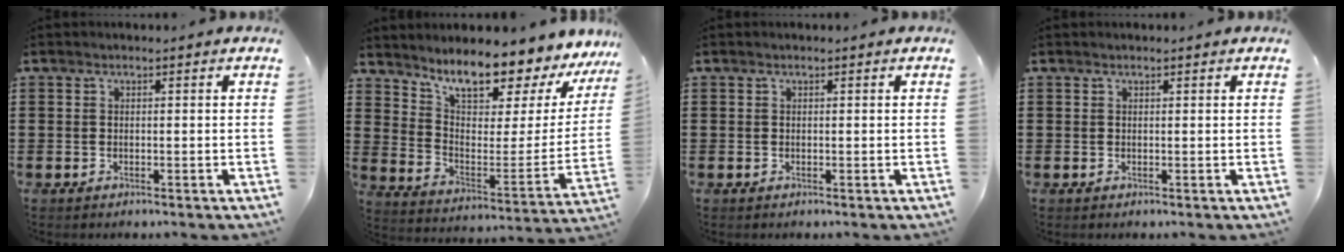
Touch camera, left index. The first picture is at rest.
{"total": 9.1, "force": [8.3, 1.5, 3.2], "torque": [-0.074, -0.080, 0.136]}
{"total": 0.0}
{"total": 0.0}